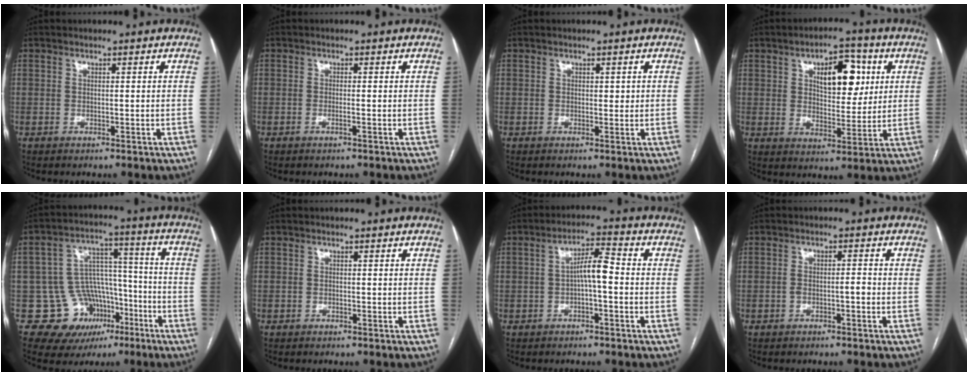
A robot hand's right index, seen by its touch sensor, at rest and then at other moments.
{"total": 0.8, "force": [-0.4, -0.2, 0.7], "torque": [-0.013, 0.000, -0.007]}
{"total": 1.2, "force": [0.3, 0.7, 0.9], "torque": [-0.008, 0.001, 0.005]}
{"total": 10.3, "force": [3.5, 4.6, 8.5], "torque": [-0.121, 0.015, 0.057]}
{"total": 13.6, "force": [-5.9, 11.6, 4.2], "torque": [-0.057, 0.070, -0.074]}
{"total": 0.0}
{"total": 4.9, "force": [-0.5, 0.9, 4.8], "torque": [-0.078, 0.019, -0.009]}
{"total": 1.8, "force": [-0.8, 0.4, 1.6], "torque": [-0.026, 0.006, -0.012]}